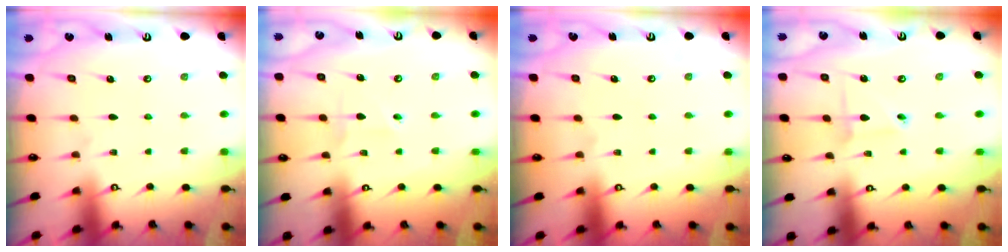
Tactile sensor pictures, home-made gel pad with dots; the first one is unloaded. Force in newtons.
{"total": 1.9, "press": 1.7, "slide": 1.0}
{"total": 0.0}
{"total": 2.6, "press": 2.6, "slide": 0.2}